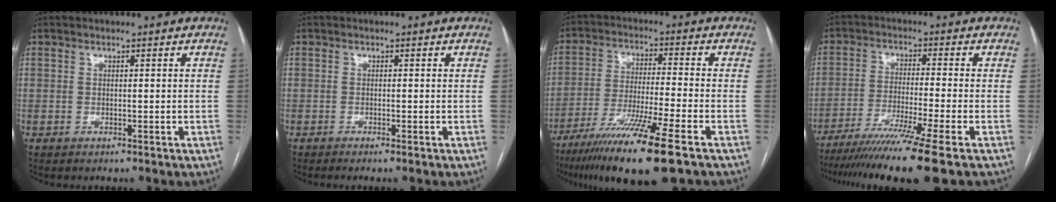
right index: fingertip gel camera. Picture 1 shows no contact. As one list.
[{"total": 1.0, "force": [-0.7, -0.3, 0.7], "torque": [-0.014, 0.000, -0.012]}, {"total": 15.2, "force": [-9.9, -0.6, 11.5], "torque": [-0.210, -0.045, -0.173]}, {"total": 13.8, "force": [-10.4, -2.5, 8.7], "torque": [-0.146, -0.047, -0.168]}]